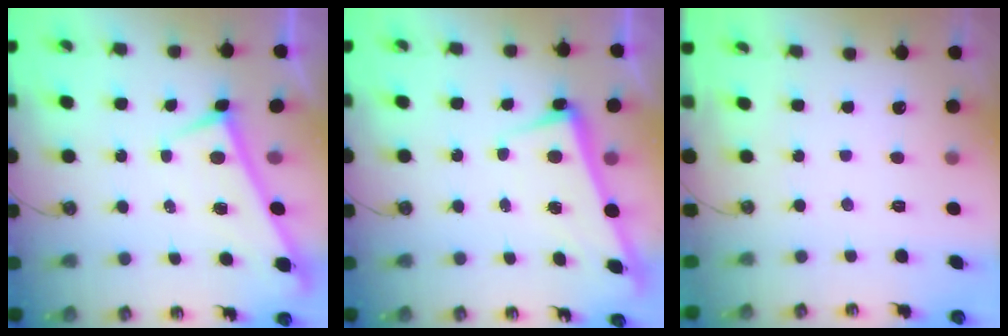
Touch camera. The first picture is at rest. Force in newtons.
{"total": 2.4, "press": 2.3, "slide": 0.7}
{"total": 0.0}